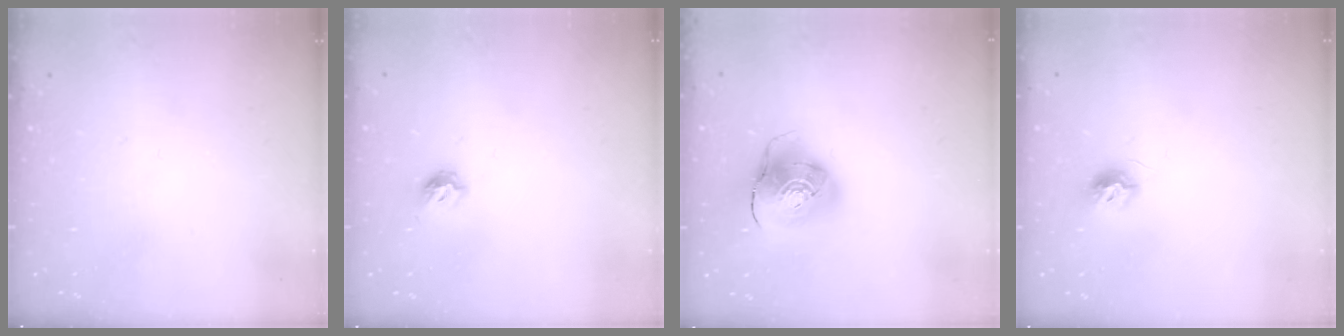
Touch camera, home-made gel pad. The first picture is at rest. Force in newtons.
{"total": 5.3, "press": 5.2, "slide": 1.2}
{"total": 10.4, "press": 10.3, "slide": 1.4}
{"total": 7.6, "press": 7.6, "slide": 0.4}